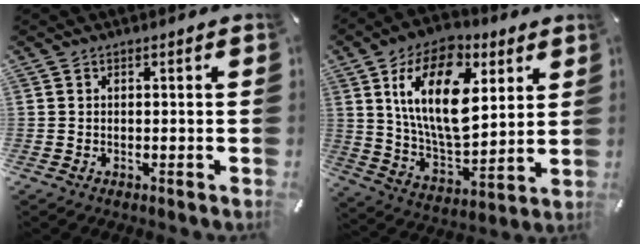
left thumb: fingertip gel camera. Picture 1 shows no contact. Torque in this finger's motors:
{"motor_torque": [2.52, 2.49, 2.49, -0.28, 0.52]}